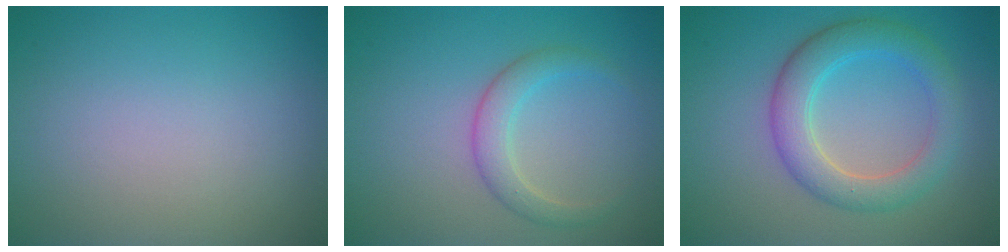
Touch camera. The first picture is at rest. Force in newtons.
{"total": 2.5, "press": 2.5, "slide": 0.2}
{"total": 4.9, "press": 4.9, "slide": 0.5}